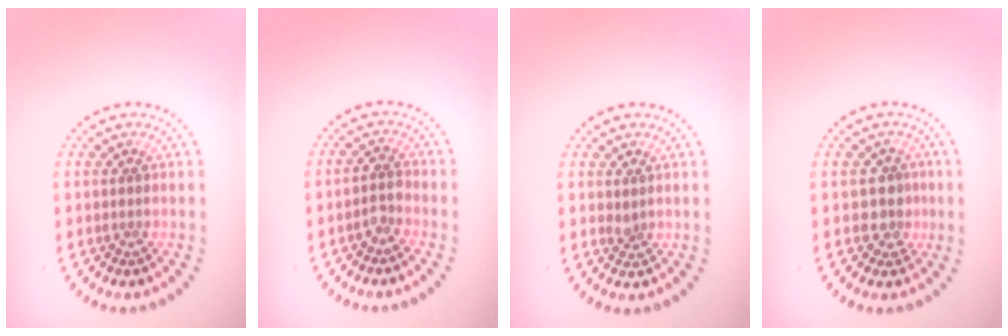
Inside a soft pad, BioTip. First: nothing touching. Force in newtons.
{"total": 1.3, "press": 1.1, "slide": 0.7}
{"total": 0.6, "press": 0.6, "slide": 0.3}
{"total": 2.2, "press": 1.9, "slide": 1.2}